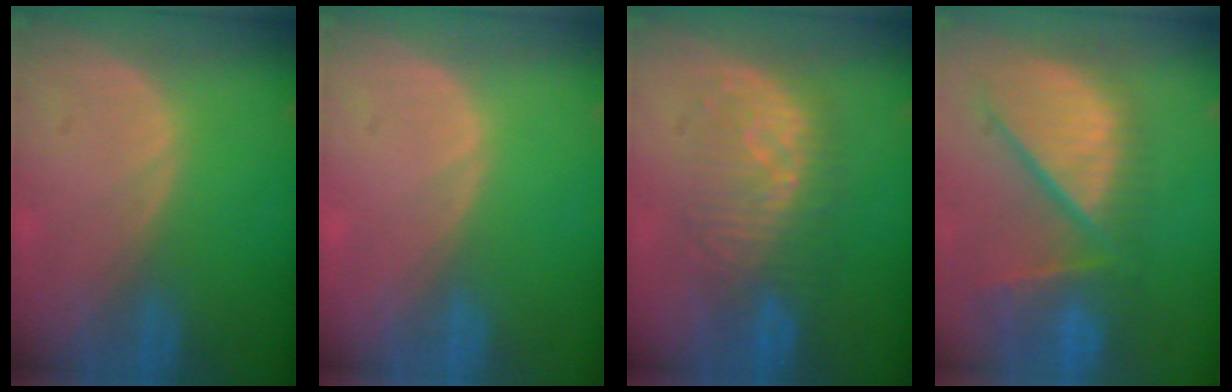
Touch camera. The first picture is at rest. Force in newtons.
{"total": 0.0}
{"total": 7.9, "press": 7.9, "slide": 0.5}
{"total": 12.6, "press": 10.7, "slide": 6.7}